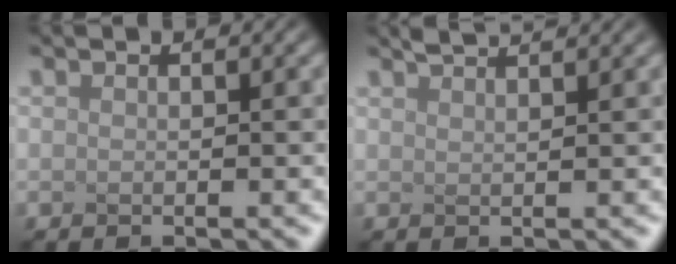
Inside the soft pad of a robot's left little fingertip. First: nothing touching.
{"total": 3.0, "force": [2.6, 0.6, 1.4], "torque": [-0.003, 0.019, 0.013]}